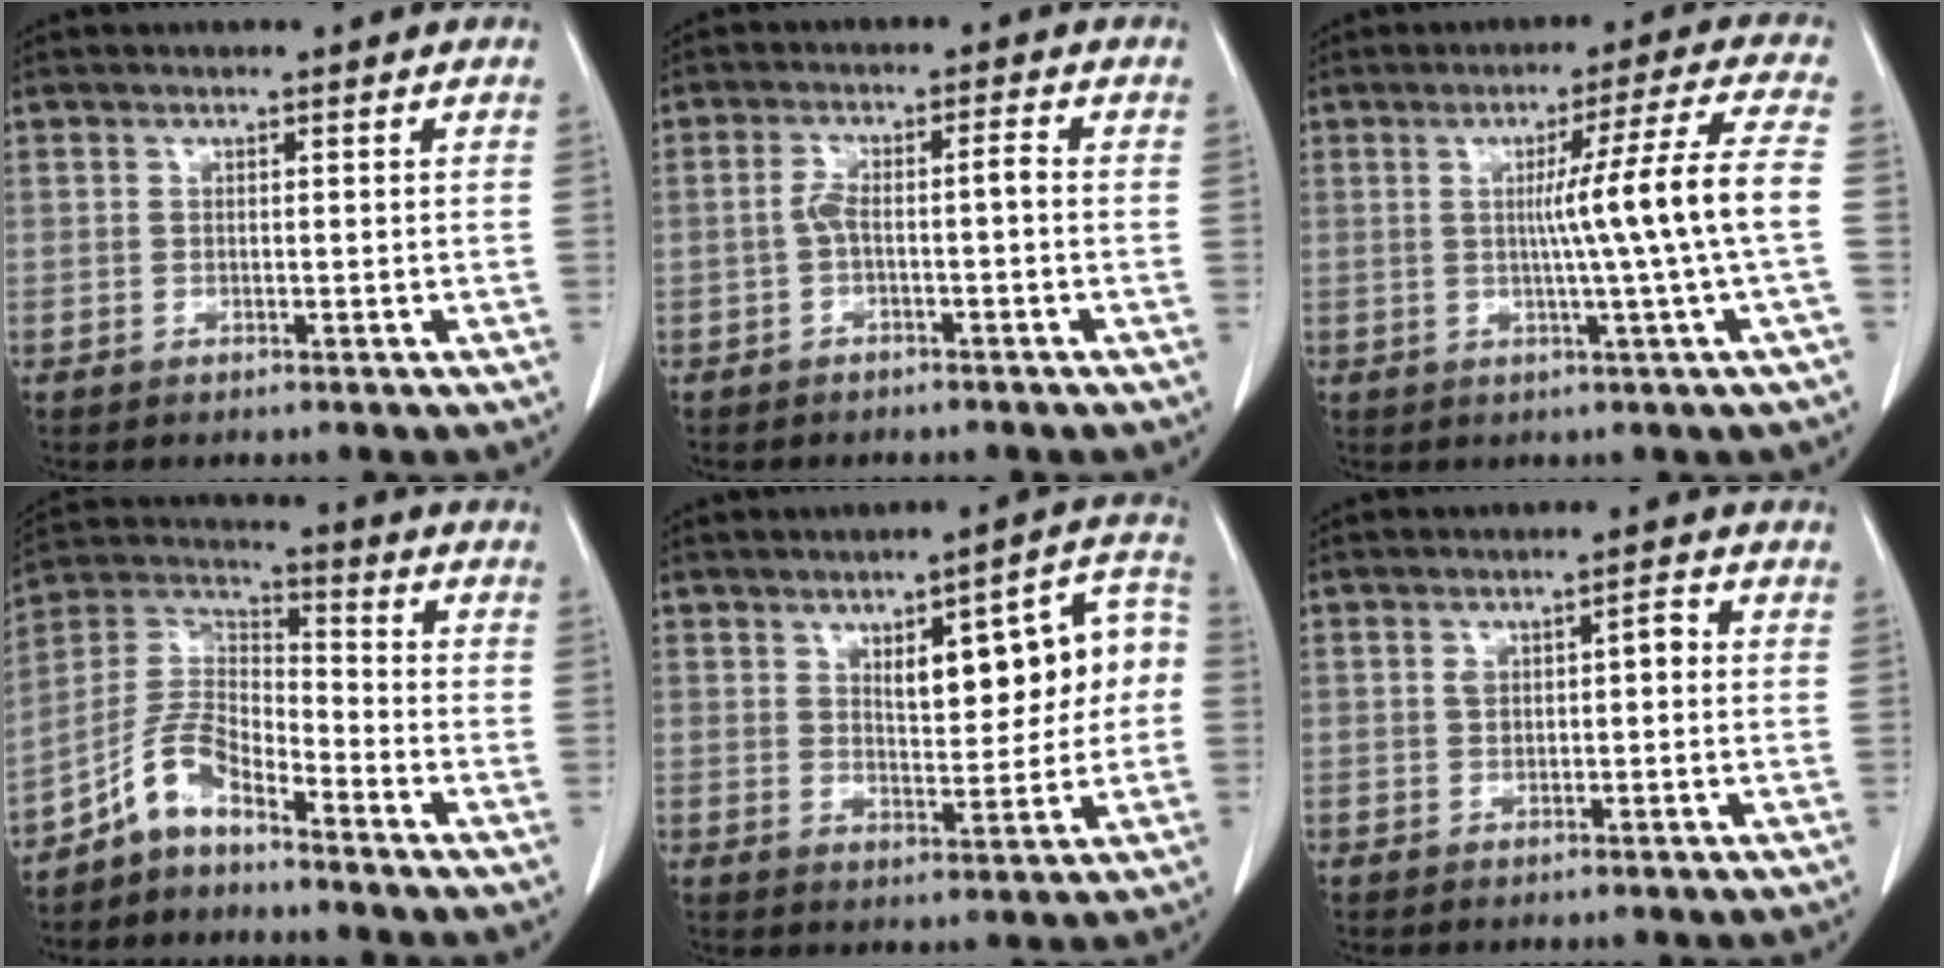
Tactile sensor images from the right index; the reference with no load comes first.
{"total": 3.7, "force": [-1.0, 0.7, 3.5], "torque": [-0.070, 0.021, -0.014]}
{"total": 10.2, "force": [-0.4, -2.7, 9.8], "torque": [-0.146, 0.002, 0.001]}
{"total": 7.6, "force": [-5.7, 2.8, 4.2], "torque": [-0.092, 0.024, -0.116]}
{"total": 12.2, "force": [2.0, 4.3, 11.3], "torque": [-0.142, 0.039, 0.033]}
{"total": 3.1, "force": [0.3, 1.5, 2.7], "torque": [-0.046, 0.020, 0.007]}